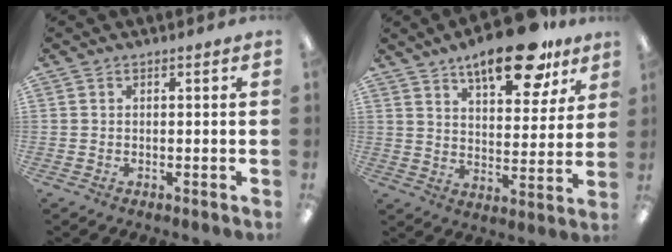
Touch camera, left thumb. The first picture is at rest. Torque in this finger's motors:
{"motor_torque": [0.19, 0.42, 1.51, -1.26, 0.12]}